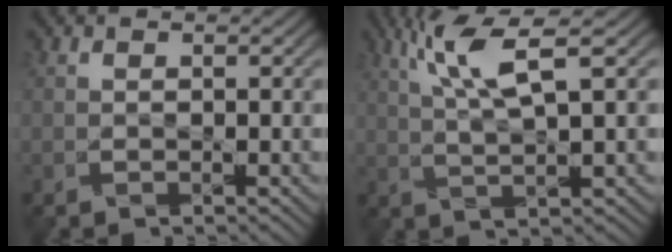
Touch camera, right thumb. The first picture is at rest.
{"total": 6.5, "force": [3.0, 0.1, 5.7], "torque": [-0.130, 0.013, 0.068]}